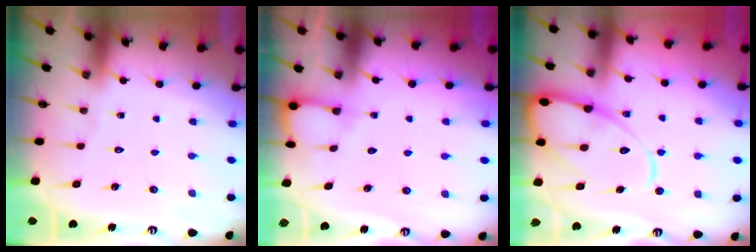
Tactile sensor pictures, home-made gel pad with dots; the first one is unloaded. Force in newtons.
{"total": 4.2, "press": 4.1, "slide": 0.4}
{"total": 14.8, "press": 14.7, "slide": 1.5}